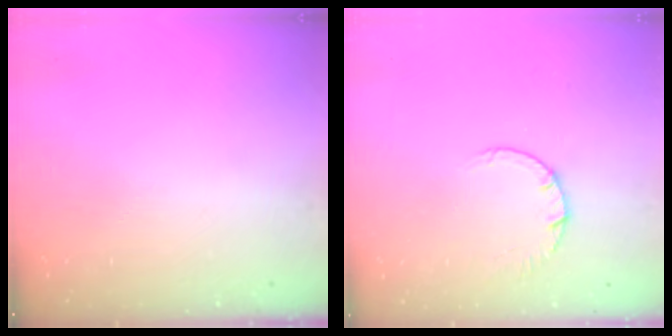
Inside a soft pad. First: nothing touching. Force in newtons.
{"total": 2.7, "press": 2.7, "slide": 0.4}